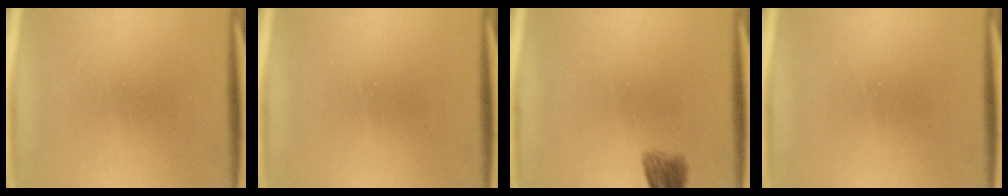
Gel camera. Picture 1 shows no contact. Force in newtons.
{"total": 0.0}
{"total": 4.5}
{"total": 0.0}